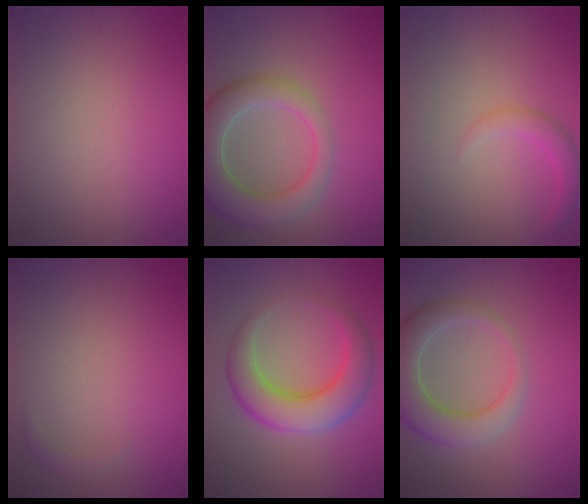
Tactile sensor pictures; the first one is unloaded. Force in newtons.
{"total": 7.4, "press": 7.4, "slide": 0.7}
{"total": 2.2, "press": 2.2, "slide": 0.1}
{"total": 0.7, "press": 0.7, "slide": 0.1}
{"total": 7.0, "press": 7.0, "slide": 0.1}
{"total": 6.1, "press": 6.1, "slide": 0.5}